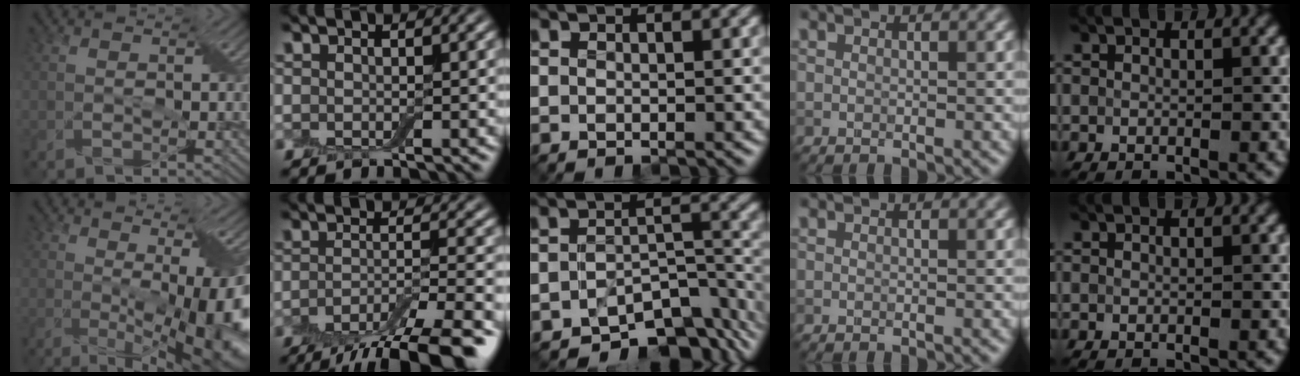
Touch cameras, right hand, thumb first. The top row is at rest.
{"thumb": {"total": 11.7, "force": [-1.4, 3.1, 11.2], "torque": [-0.157, -0.015, -0.013]}, "index": {"total": 9.8, "force": [-6.7, 2.4, 6.7], "torque": [-0.091, -0.002, -0.107]}, "middle": {"total": 7.4, "force": [-6.0, 3.0, 3.3], "torque": [-0.028, -0.015, -0.093]}}